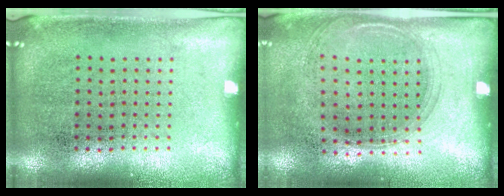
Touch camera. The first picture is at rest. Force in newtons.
{"total": 1.3, "press": 1.1, "slide": 0.7}